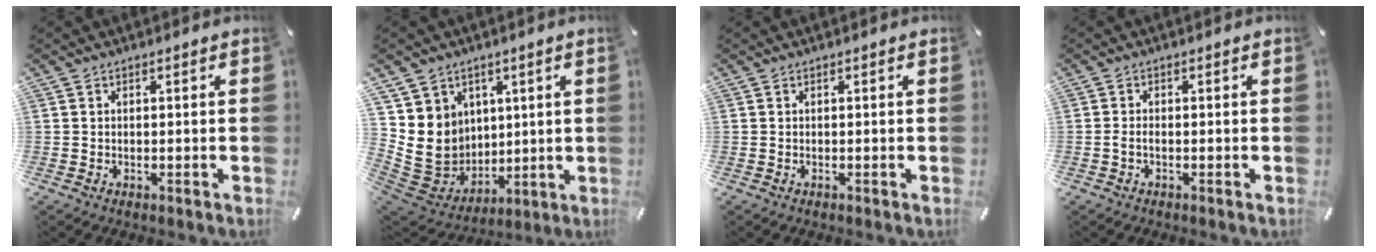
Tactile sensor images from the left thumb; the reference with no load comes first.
{"total": 11.7, "force": [2.0, 11.4, 1.8], "torque": [-0.044, -0.028, 0.050]}
{"total": 0.0}
{"total": 1.2, "force": [-0.5, 0.3, 1.0], "torque": [-0.019, 0.000, -0.008]}